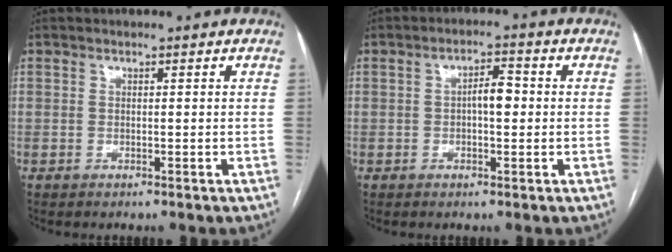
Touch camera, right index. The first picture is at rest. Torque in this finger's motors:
{"motor_torque": [0.78, 0.02, 0.07, 0.06]}